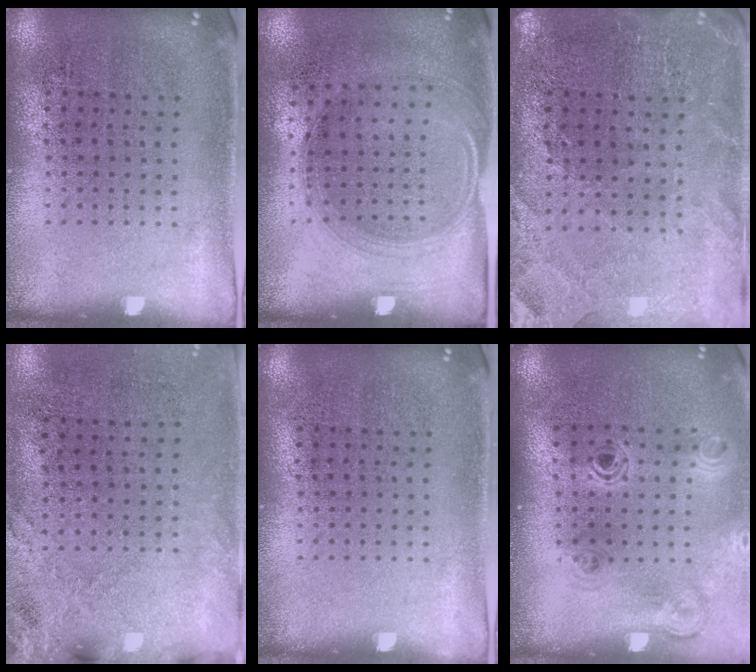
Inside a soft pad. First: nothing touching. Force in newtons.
{"total": 1.5, "press": 1.3, "slide": 0.8}
{"total": 0.9, "press": 0.8, "slide": 0.2}
{"total": 2.5, "press": 2.0, "slide": 1.5}
{"total": 0.0}
{"total": 1.1, "press": 1.1, "slide": 0.2}